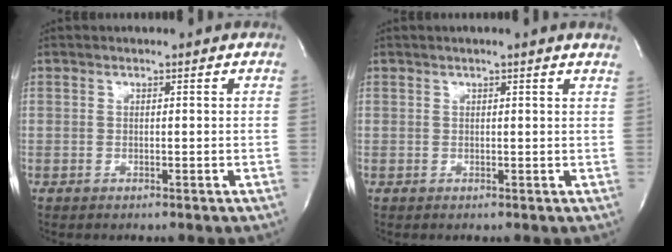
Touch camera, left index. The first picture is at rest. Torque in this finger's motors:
{"motor_torque": [0.17, -0.07, 0.08, -0.03]}